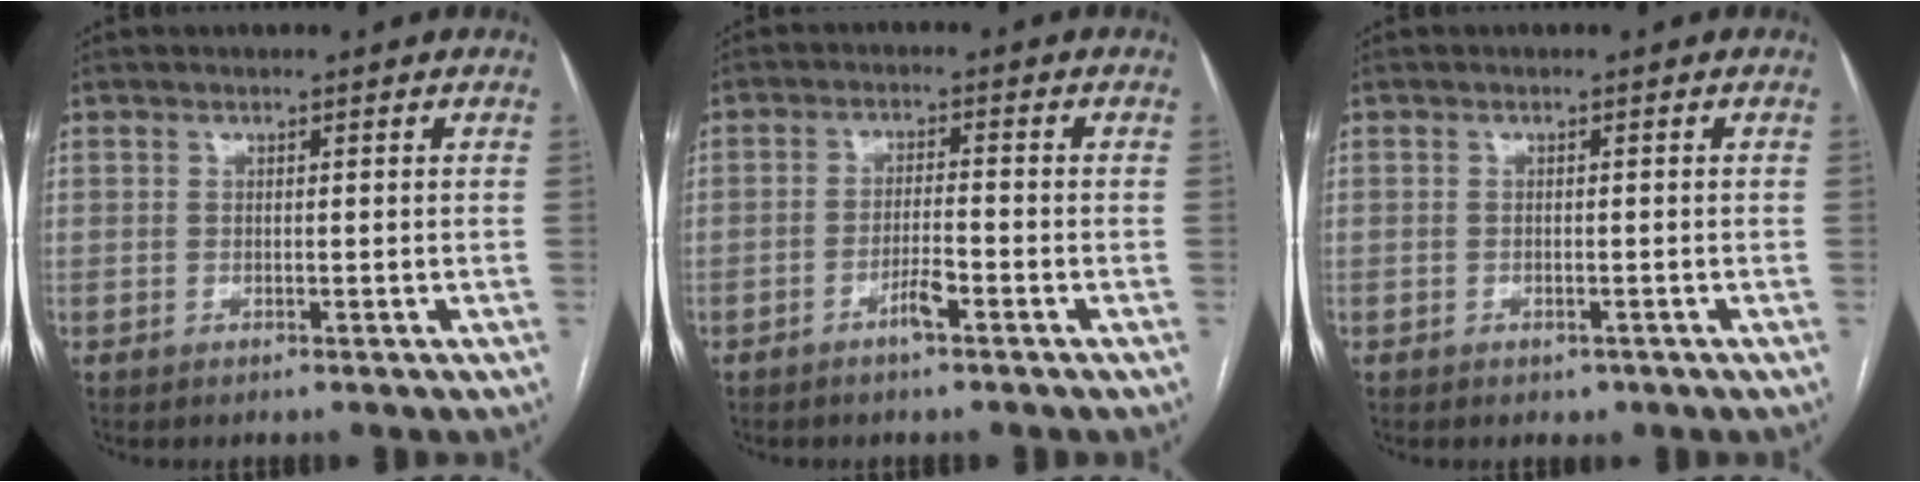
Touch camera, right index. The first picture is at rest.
{"total": 3.5, "force": [-2.2, 0.3, 2.7], "torque": [-0.048, -0.001, -0.040]}
{"total": 1.3, "force": [-0.8, 0.9, 0.6], "torque": [-0.010, 0.001, -0.004]}